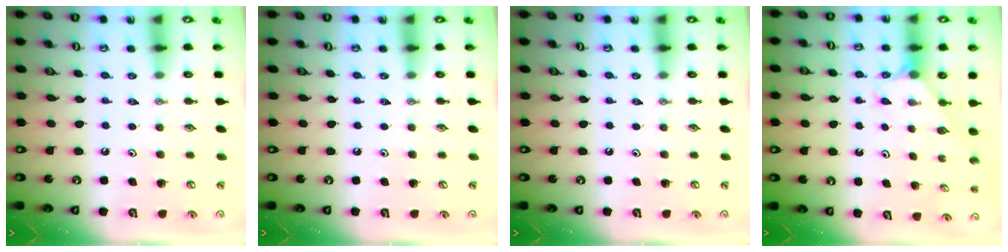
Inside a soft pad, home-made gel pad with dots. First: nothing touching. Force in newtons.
{"total": 0.0}
{"total": 0.0}
{"total": 2.3, "press": 2.3, "slide": 0.2}